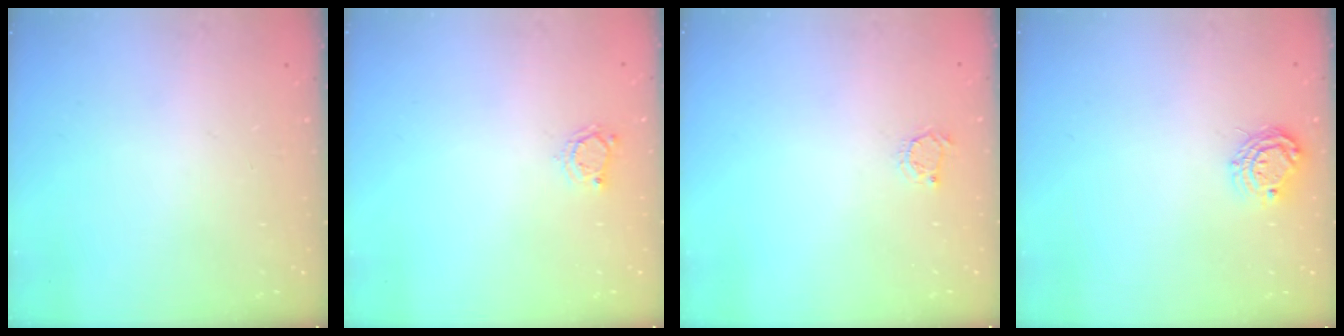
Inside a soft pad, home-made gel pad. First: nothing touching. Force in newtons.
{"total": 2.9, "press": 2.9, "slide": 0.3}
{"total": 2.6, "press": 2.6, "slide": 0.4}
{"total": 7.7, "press": 7.7, "slide": 0.4}